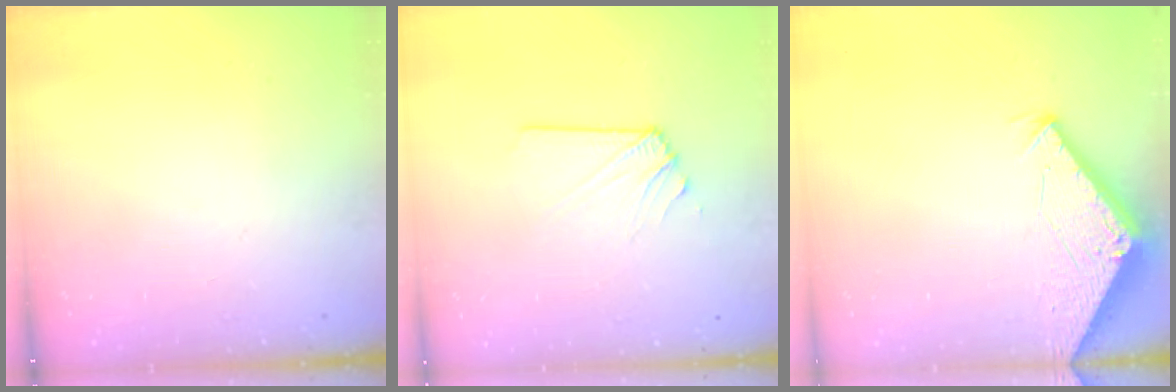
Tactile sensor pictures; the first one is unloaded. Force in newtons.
{"total": 2.9, "press": 2.8, "slide": 0.5}
{"total": 2.8, "press": 2.8, "slide": 0.2}